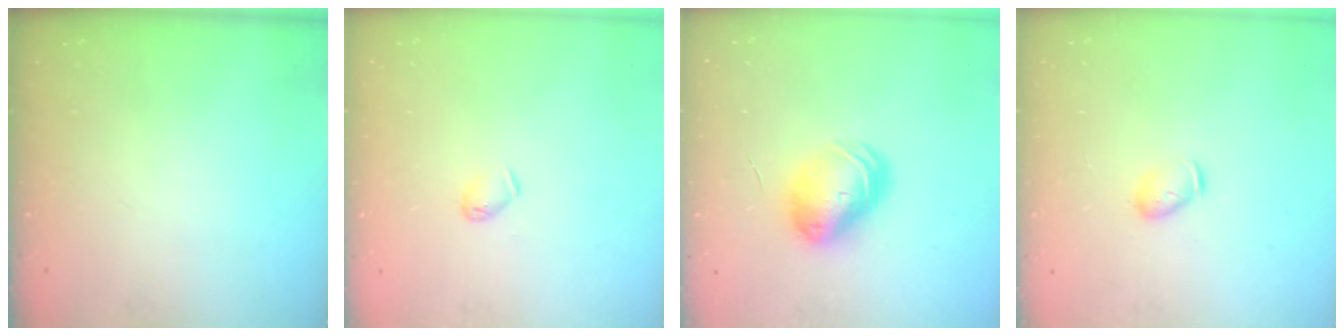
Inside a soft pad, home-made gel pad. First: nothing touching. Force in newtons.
{"total": 4.1, "press": 4.0, "slide": 0.9}
{"total": 9.5, "press": 9.4, "slide": 1.8}
{"total": 4.7, "press": 4.6, "slide": 0.7}